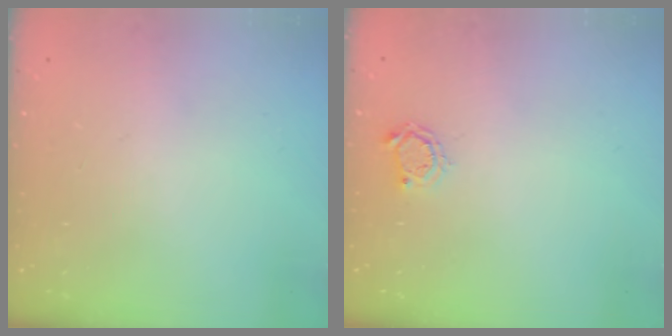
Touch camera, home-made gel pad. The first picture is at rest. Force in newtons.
{"total": 3.8, "press": 3.8, "slide": 0.4}